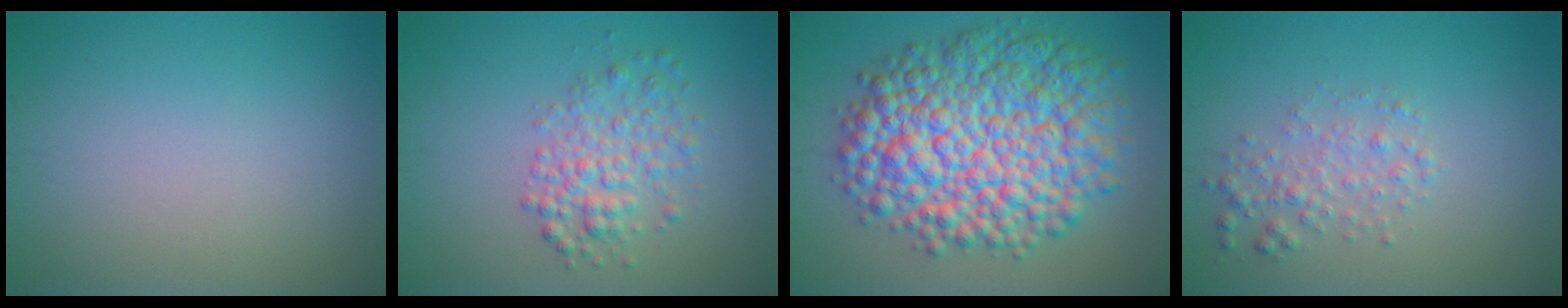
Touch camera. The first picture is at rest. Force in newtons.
{"total": 3.4, "press": 3.4, "slide": 0.1}
{"total": 12.6, "press": 12.6, "slide": 0.3}
{"total": 2.1, "press": 2.1, "slide": 0.0}